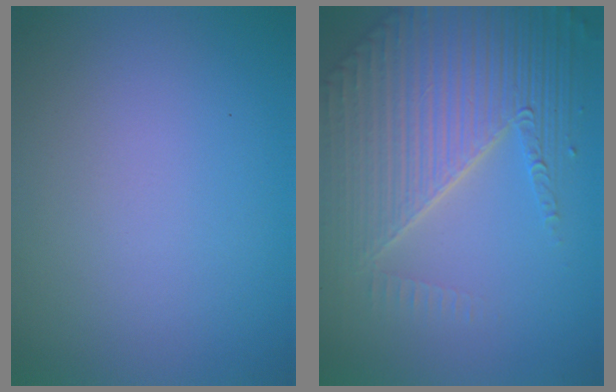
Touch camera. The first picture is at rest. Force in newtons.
{"total": 7.8, "press": 5.6, "slide": 5.4}